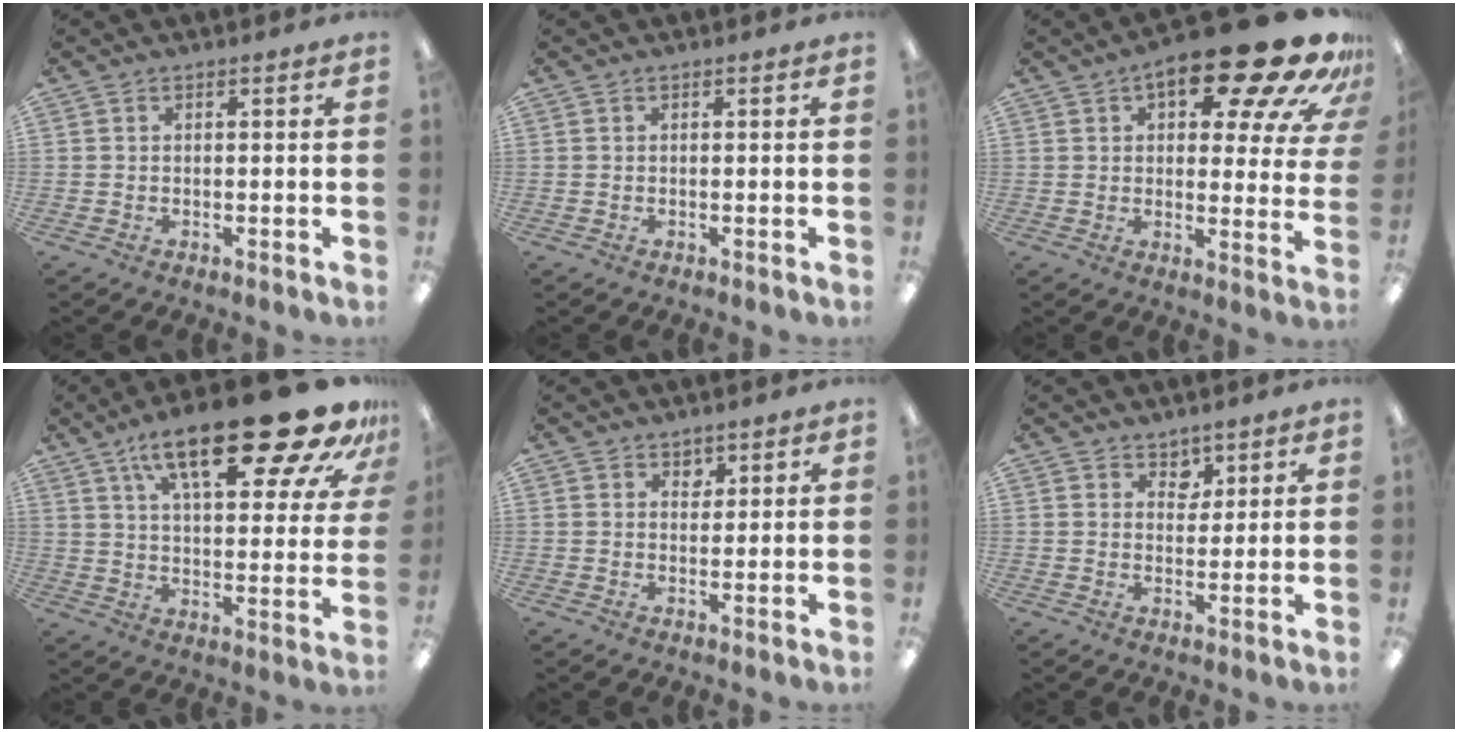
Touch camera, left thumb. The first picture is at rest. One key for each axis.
{"total": 0.0}
{"total": 20.5, "fx": 12.6, "fy": 7.1, "fz": 14.5, "tx": -0.195, "ty": -0.076, "tz": 0.198}
{"total": 25.7, "fx": 16.1, "fy": 8.4, "fz": 18.2, "tx": -0.261, "ty": -0.100, "tz": 0.253}
{"total": 2.3, "fx": 1.7, "fy": 1.6, "fz": 0.4, "tx": 0.015, "ty": -0.010, "tz": 0.026}
{"total": 3.7, "fx": 2.6, "fy": 2.7, "fz": 0.2, "tx": 0.008, "ty": -0.011, "tz": 0.044}